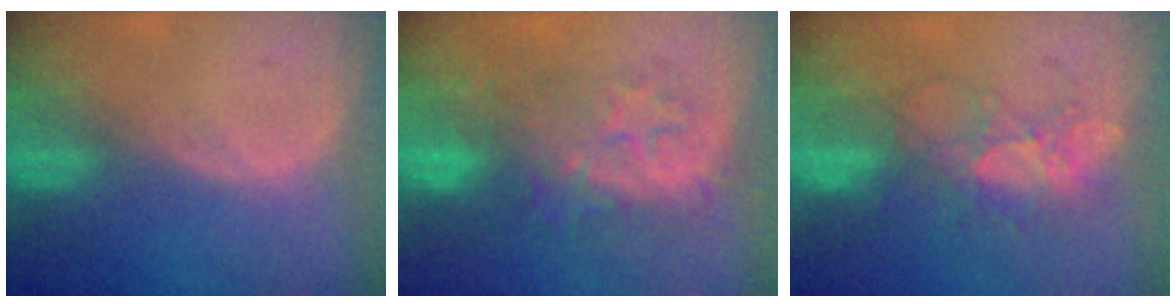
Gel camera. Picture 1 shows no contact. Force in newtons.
{"total": 8.4, "press": 8.1, "slide": 2.0}
{"total": 6.0, "press": 5.8, "slide": 1.6}